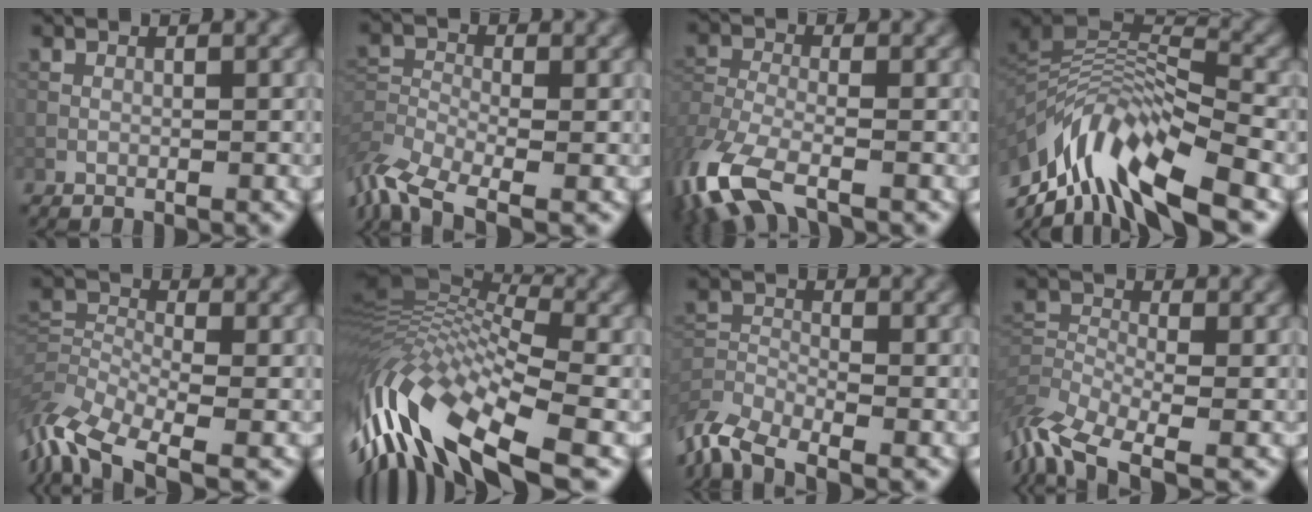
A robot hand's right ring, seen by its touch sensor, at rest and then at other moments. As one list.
[{"total": 6.9, "force": [-5.0, 2.4, 4.0], "torque": [-0.088, -0.013, -0.105]}, {"total": 9.3, "force": [-6.0, 3.7, 6.0], "torque": [-0.156, -0.030, -0.119]}, {"total": 11.9, "force": [-6.6, 4.1, 9.0], "torque": [-0.171, 0.017, -0.118]}, {"total": 8.6, "force": [-5.3, 3.8, 5.6], "torque": [-0.120, -0.010, -0.111]}, {"total": 14.5, "force": [-4.6, 5.8, 12.4], "torque": [-0.261, 0.019, -0.088]}, {"total": 6.2, "force": [-5.1, 2.0, 2.8], "torque": [-0.057, -0.017, -0.105]}, {"total": 7.8, "force": [-5.4, 3.1, 4.8], "torque": [-0.101, -0.008, -0.108]}]